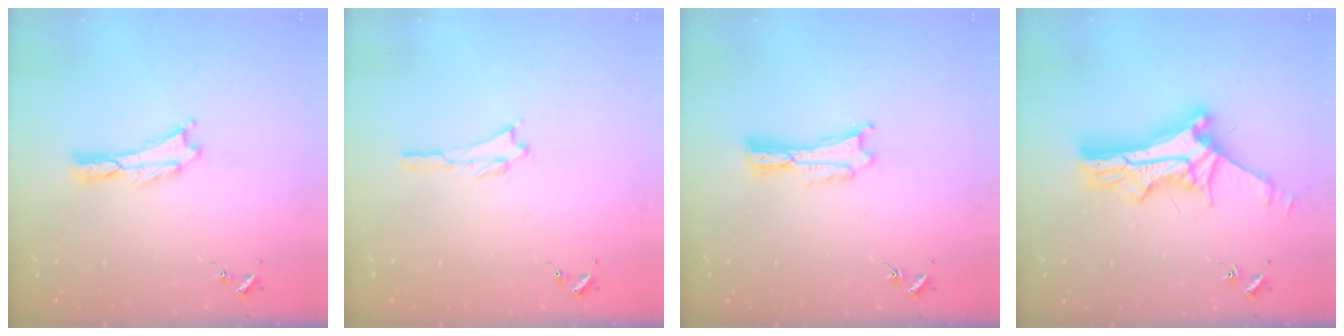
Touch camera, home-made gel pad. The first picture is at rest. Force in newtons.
{"total": 0.7, "press": 0.7, "slide": 0.1}
{"total": 0.9, "press": 0.9, "slide": 0.2}
{"total": 11.6, "press": 11.6, "slide": 1.1}